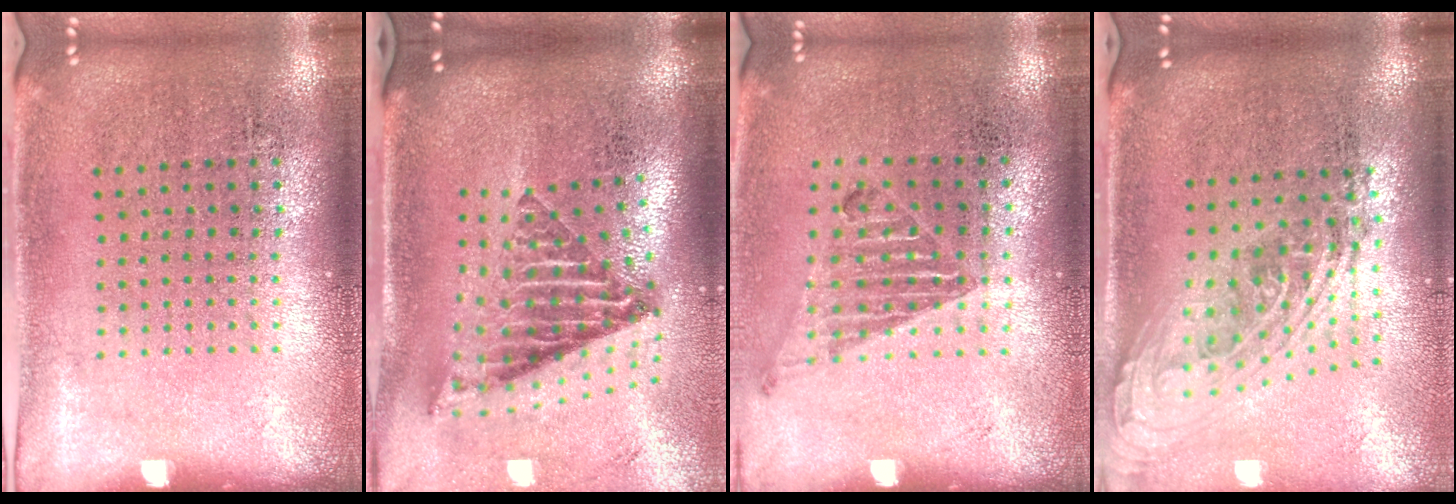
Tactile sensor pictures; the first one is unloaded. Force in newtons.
{"total": 2.7, "press": 1.8, "slide": 2.0}
{"total": 1.0, "press": 1.0, "slide": 0.2}
{"total": 2.1, "press": 1.6, "slide": 1.4}